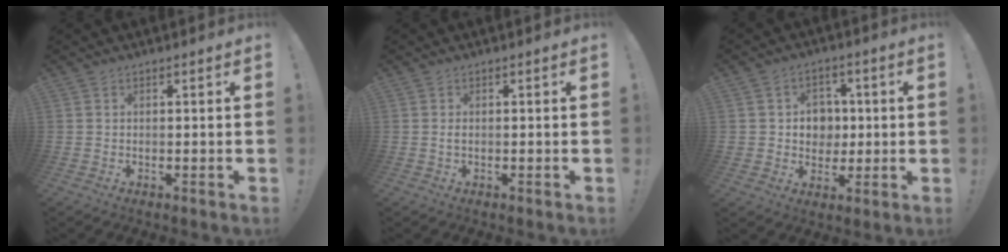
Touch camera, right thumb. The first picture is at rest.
{"total": 0.6, "force": [-0.1, 0.1, 0.6], "torque": [-0.012, 0.002, -0.002]}
{"total": 8.1, "force": [1.0, 7.7, 2.3], "torque": [-0.030, -0.008, 0.026]}